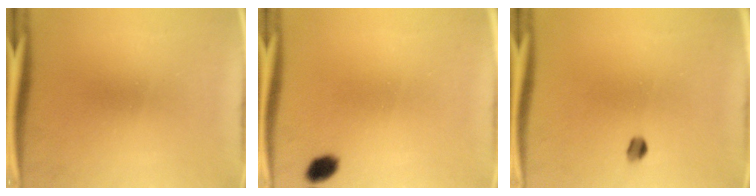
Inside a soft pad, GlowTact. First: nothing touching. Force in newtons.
{"total": 2.5}
{"total": 1.7}